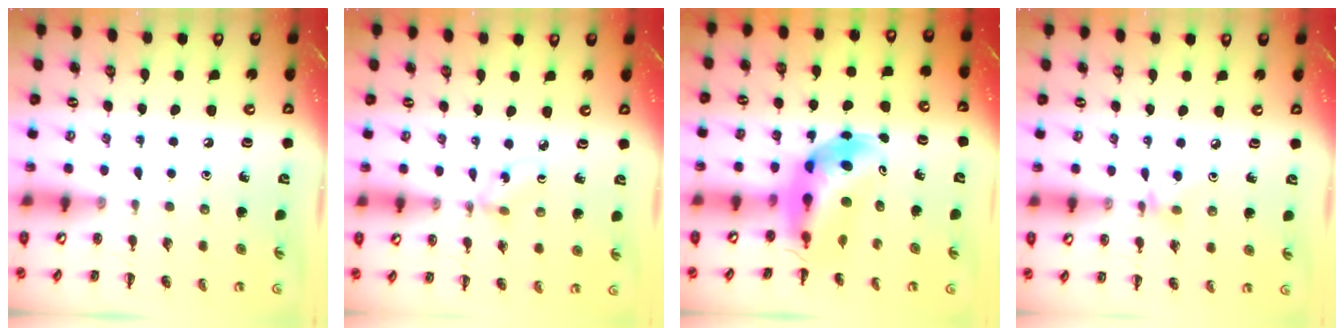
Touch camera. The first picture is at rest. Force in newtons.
{"total": 1.7, "press": 1.6, "slide": 0.7}
{"total": 7.1, "press": 6.7, "slide": 2.2}
{"total": 4.8, "press": 4.6, "slide": 1.2}